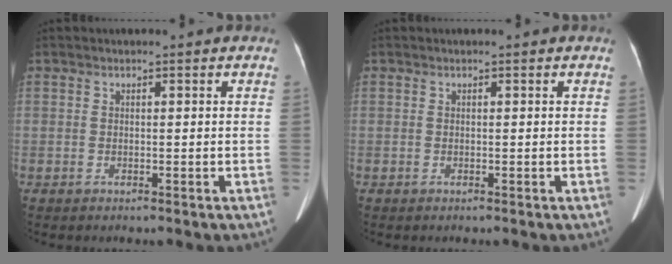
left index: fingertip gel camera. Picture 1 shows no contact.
{"total": 0.0}